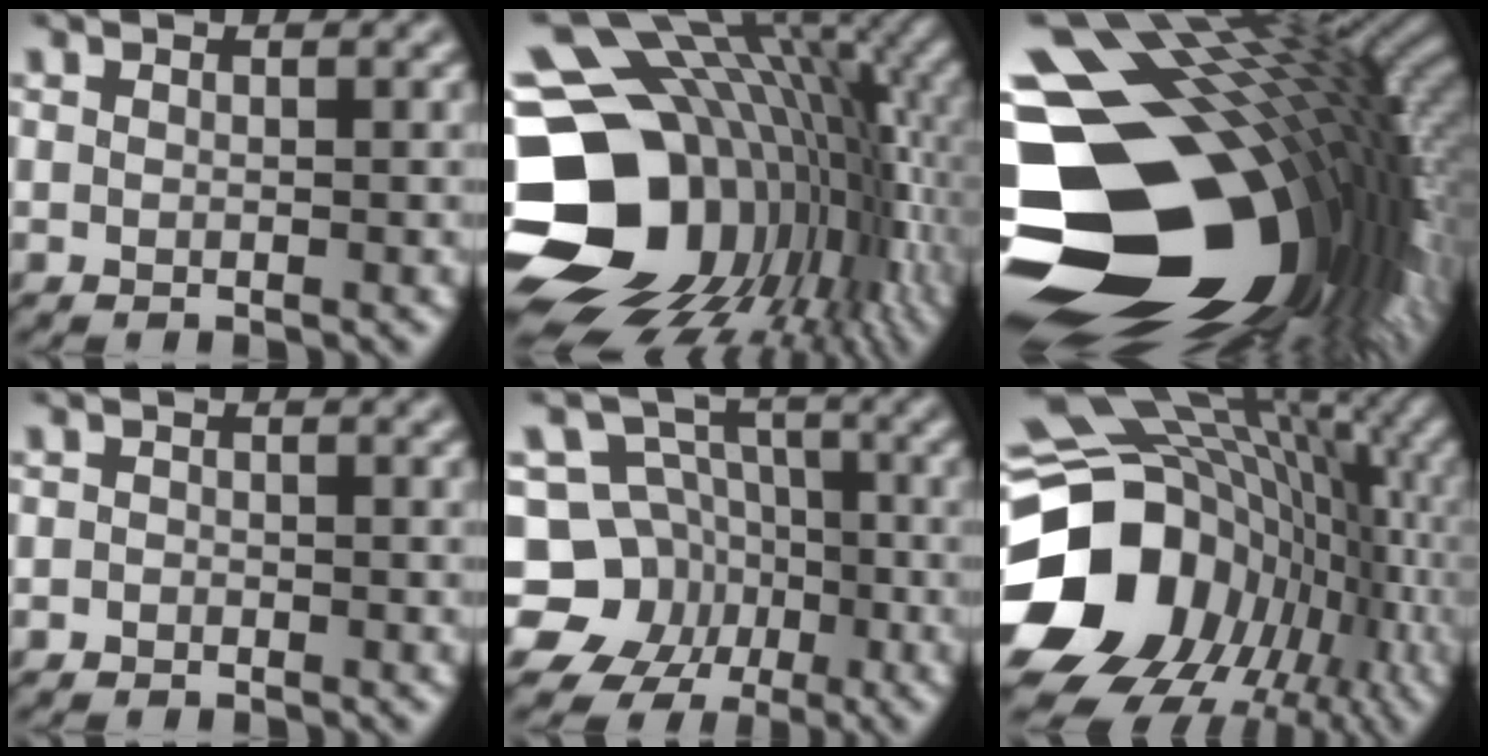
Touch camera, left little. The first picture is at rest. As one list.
[{"total": 19.9, "force": [-2.7, 15.4, 12.3], "torque": [-0.250, -0.011, -0.019]}, {"total": 21.3, "force": [-4.8, 14.0, 15.3], "torque": [-0.280, -0.032, -0.055]}, {"total": 0.6, "force": [-0.4, 0.5, 0.0], "torque": [0.005, -0.003, -0.008]}, {"total": 11.9, "force": [-5.3, 10.2, 3.0], "torque": [-0.061, -0.008, -0.108]}, {"total": 18.1, "force": [-3.4, 15.3, 9.1], "torque": [-0.194, -0.016, -0.049]}]